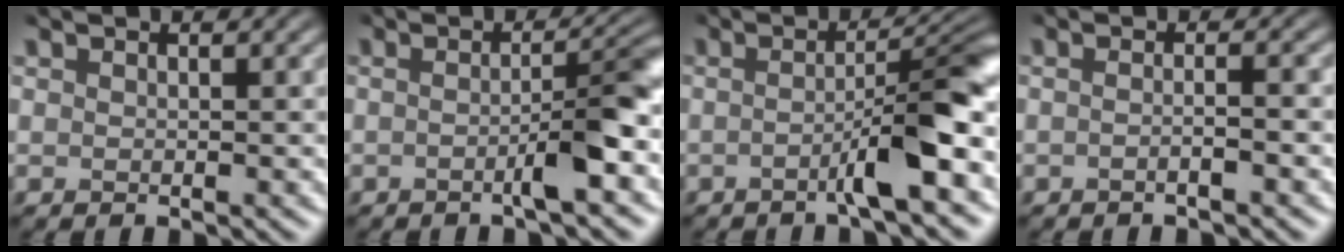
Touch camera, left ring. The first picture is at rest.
{"total": 3.8, "force": [-1.6, 0.3, 3.5], "torque": [-0.052, 0.005, -0.032]}
{"total": 4.9, "force": [-2.0, 0.2, 4.5], "torque": [-0.062, 0.011, -0.045]}
{"total": 1.6, "force": [-1.2, -0.3, 1.0], "torque": [-0.015, -0.002, -0.025]}